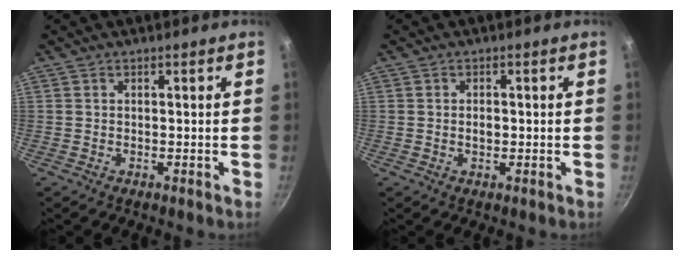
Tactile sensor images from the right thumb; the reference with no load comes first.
{"total": 1.7, "force": [-0.1, 1.1, 1.3], "torque": [-0.017, 0.004, -0.002]}